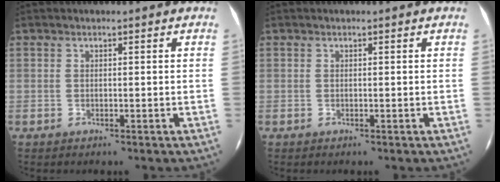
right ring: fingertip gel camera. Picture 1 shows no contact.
{"total": 0.0}